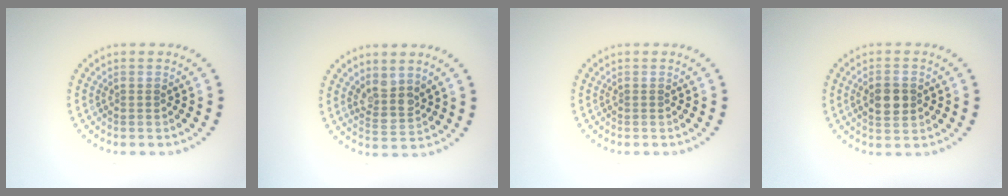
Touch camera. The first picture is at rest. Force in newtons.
{"total": 2.6, "press": 2.2, "slide": 1.5}
{"total": 0.0}
{"total": 2.8, "press": 2.8, "slide": 0.1}